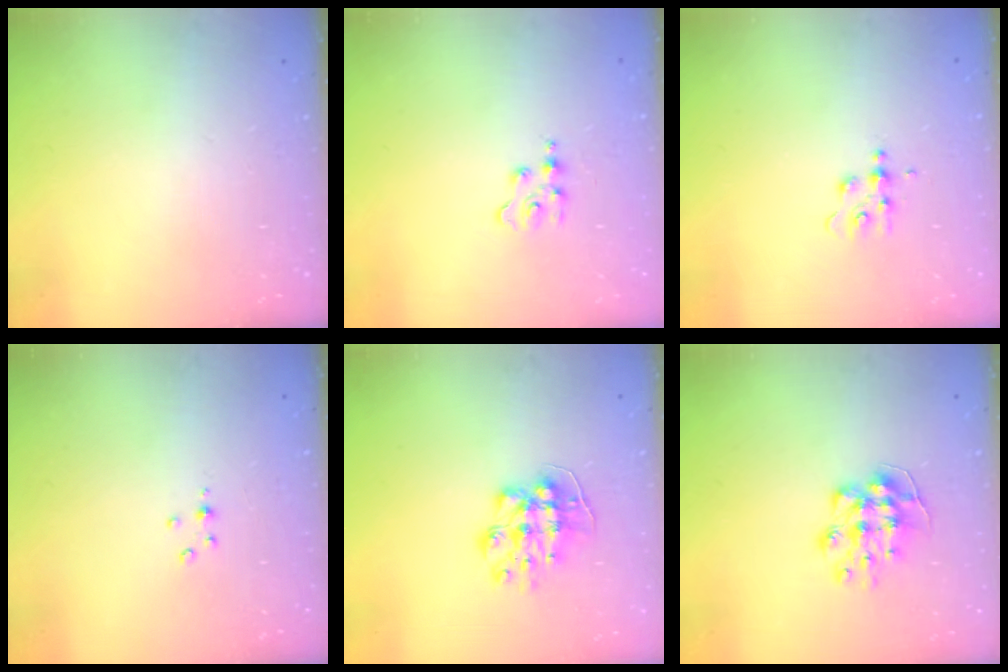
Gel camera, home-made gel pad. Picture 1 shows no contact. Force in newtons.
{"total": 2.3, "press": 2.3, "slide": 0.3}
{"total": 4.4, "press": 4.3, "slide": 0.6}
{"total": 2.8, "press": 2.8, "slide": 0.3}
{"total": 9.4, "press": 9.4, "slide": 0.0}
{"total": 9.1, "press": 9.1, "slide": 0.3}